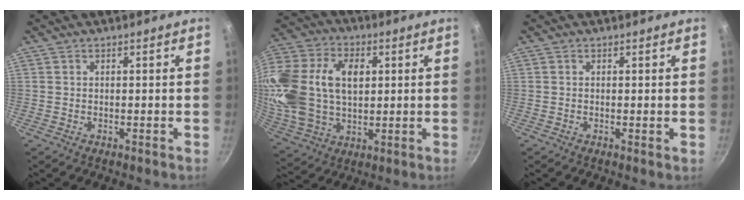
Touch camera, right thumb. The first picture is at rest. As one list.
[{"total": 24.6, "force": [4.4, 16.6, 17.6], "torque": [-0.374, 0.017, 0.082]}, {"total": 0.0}]